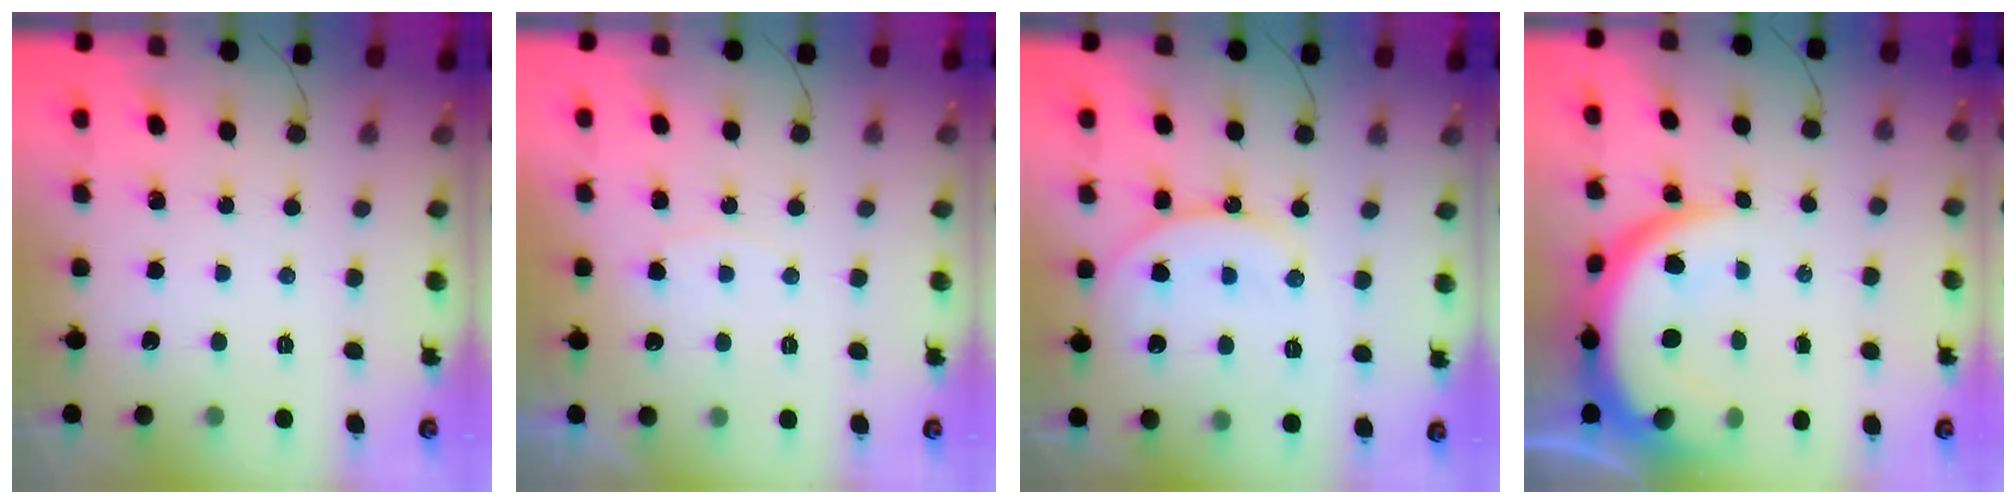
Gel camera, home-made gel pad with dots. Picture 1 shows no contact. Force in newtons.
{"total": 4.6, "press": 4.6, "slide": 0.3}
{"total": 14.3, "press": 14.2, "slide": 1.6}
{"total": 13.2, "press": 13.2, "slide": 1.2}